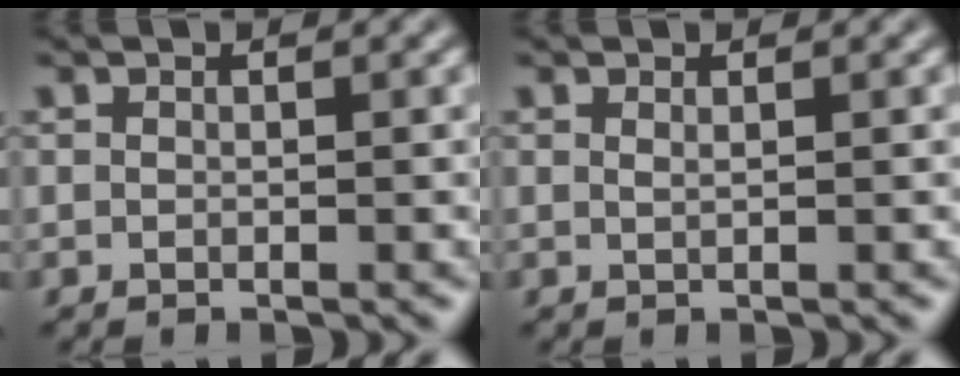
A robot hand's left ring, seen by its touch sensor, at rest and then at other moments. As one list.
[{"total": 0.5, "force": [0.3, 0.2, 0.4], "torque": [-0.003, -0.001, 0.004]}]